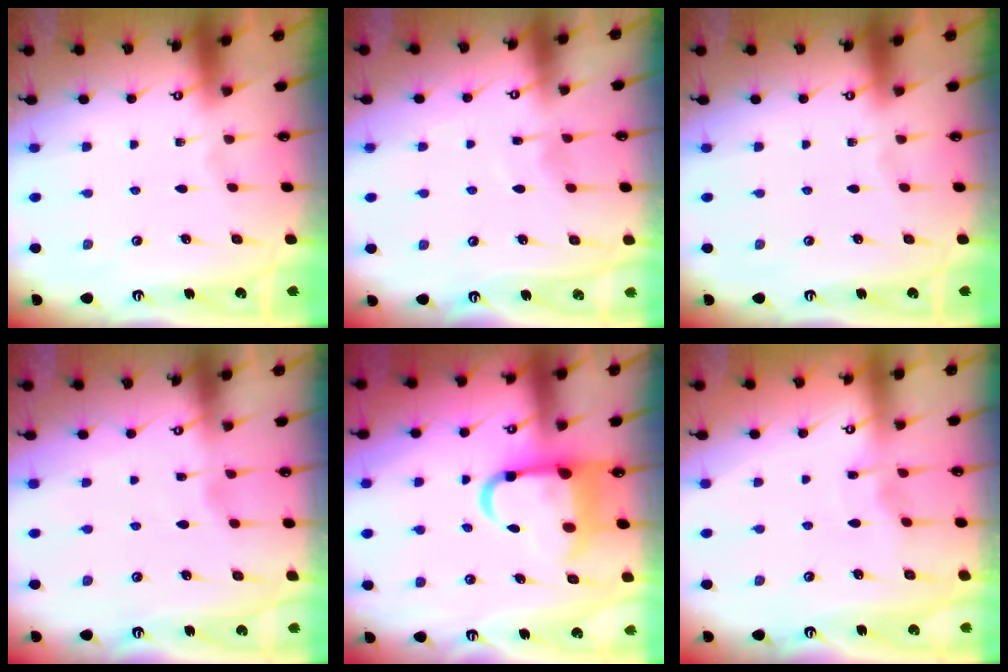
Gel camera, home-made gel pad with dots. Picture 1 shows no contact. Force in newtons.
{"total": 5.5, "press": 5.5, "slide": 0.6}
{"total": 0.0}
{"total": 3.0, "press": 2.9, "slide": 0.4}
{"total": 11.2, "press": 11.0, "slide": 2.3}
{"total": 3.5, "press": 3.5, "slide": 0.5}